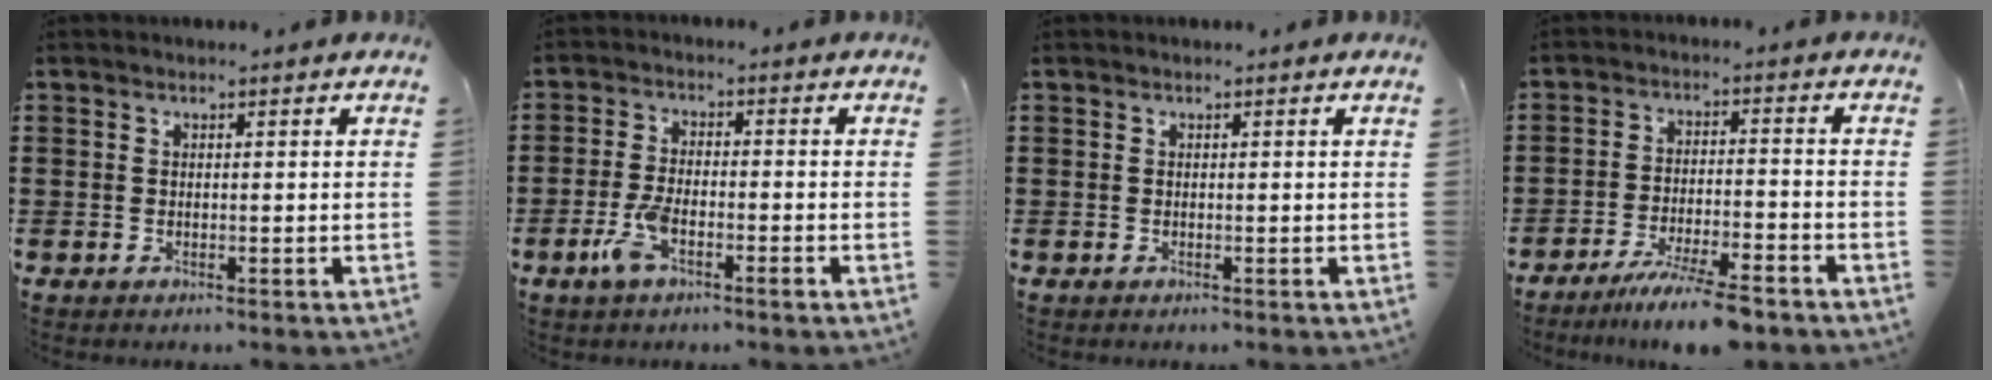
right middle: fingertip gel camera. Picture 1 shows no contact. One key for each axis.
{"total": 5.6, "fx": -2.6, "fy": 1.7, "fz": 4.7, "tx": -0.110, "ty": -0.009, "tz": -0.052}
{"total": 0.0}
{"total": 7.5, "fx": -6.1, "fy": 0.3, "fz": 4.3, "tx": -0.084, "ty": -0.013, "tz": -0.112}